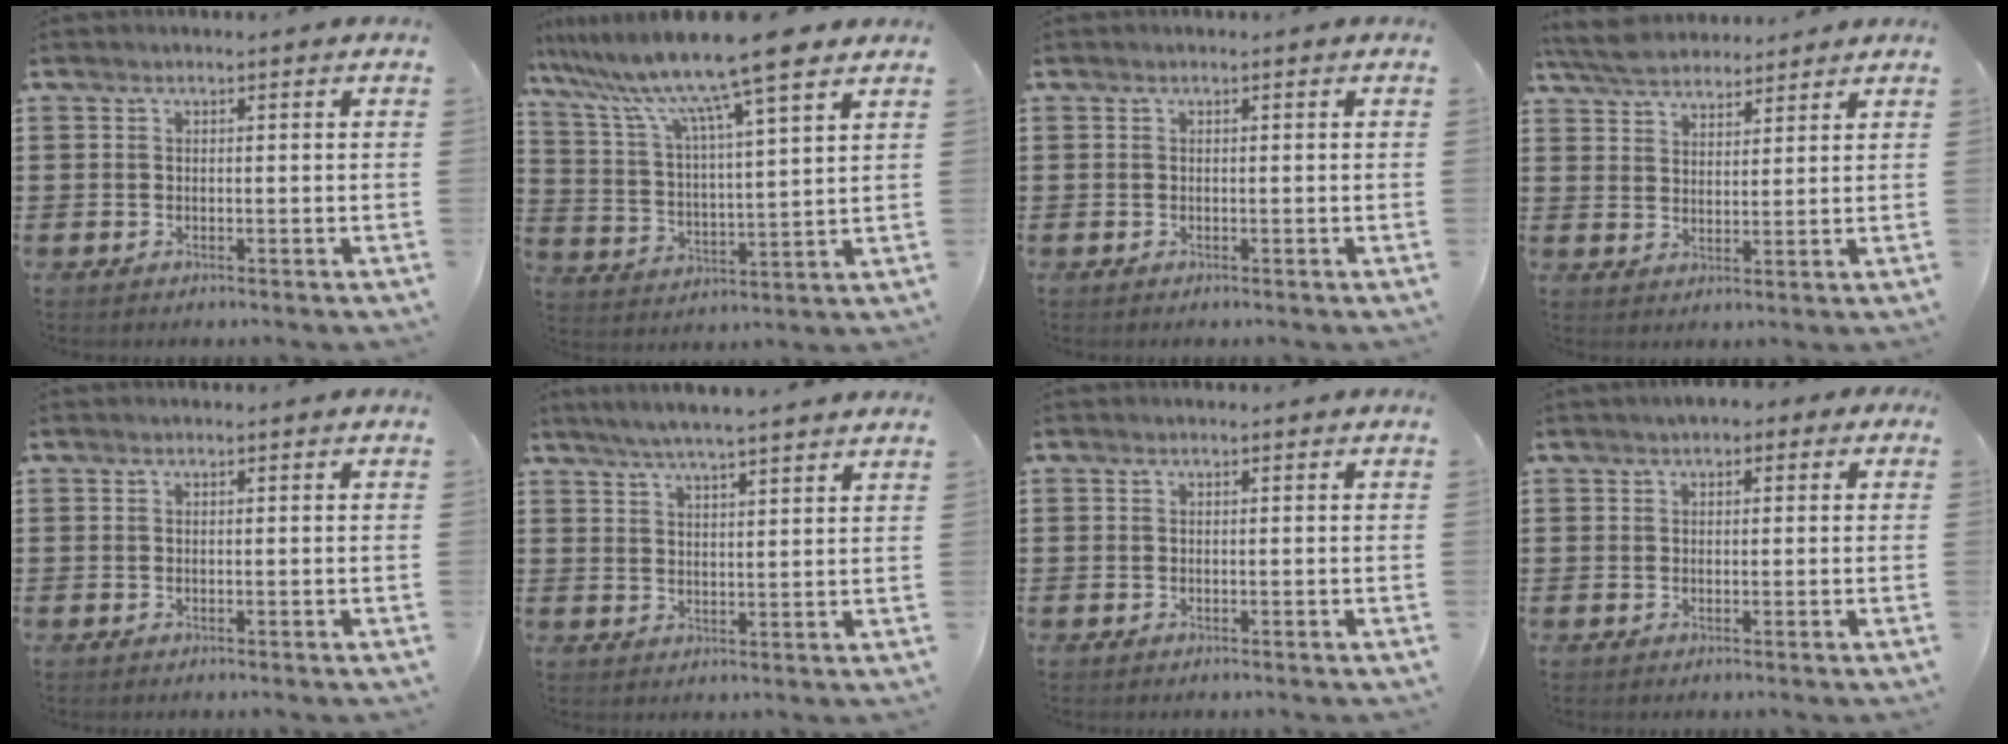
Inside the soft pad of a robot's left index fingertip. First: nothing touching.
{"total": 11.4, "force": [9.3, -0.7, 6.4], "torque": [-0.161, -0.055, 0.150]}
{"total": 0.0}
{"total": 5.5, "force": [5.1, 1.6, 1.4], "torque": [-0.047, -0.008, 0.095]}
{"total": 0.0}
{"total": 4.4, "force": [4.1, -0.5, 1.5], "torque": [-0.042, -0.013, 0.073]}
{"total": 0.0}
{"total": 1.3, "force": [0.4, 1.0, 0.8], "torque": [-0.019, 0.009, 0.007]}